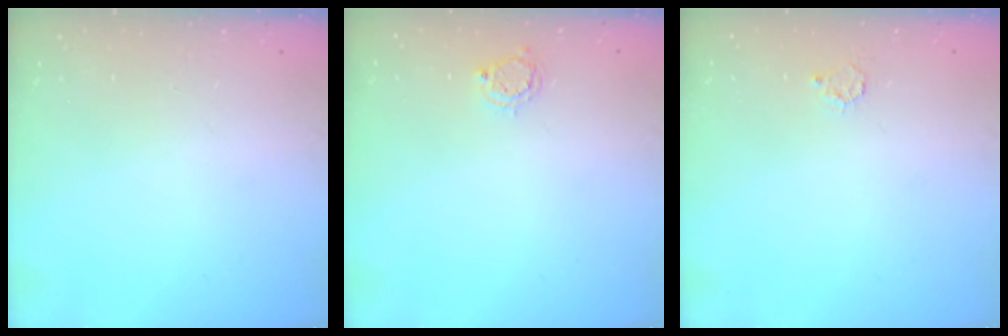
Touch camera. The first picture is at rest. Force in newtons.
{"total": 4.5, "press": 4.4, "slide": 0.2}
{"total": 3.5, "press": 3.5, "slide": 0.3}